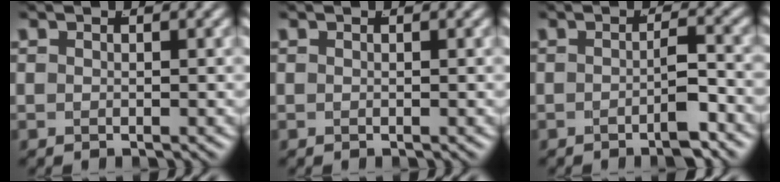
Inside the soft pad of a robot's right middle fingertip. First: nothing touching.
{"total": 0.0}
{"total": 2.6, "force": [-1.6, 0.1, 2.1], "torque": [-0.019, 0.003, -0.031]}